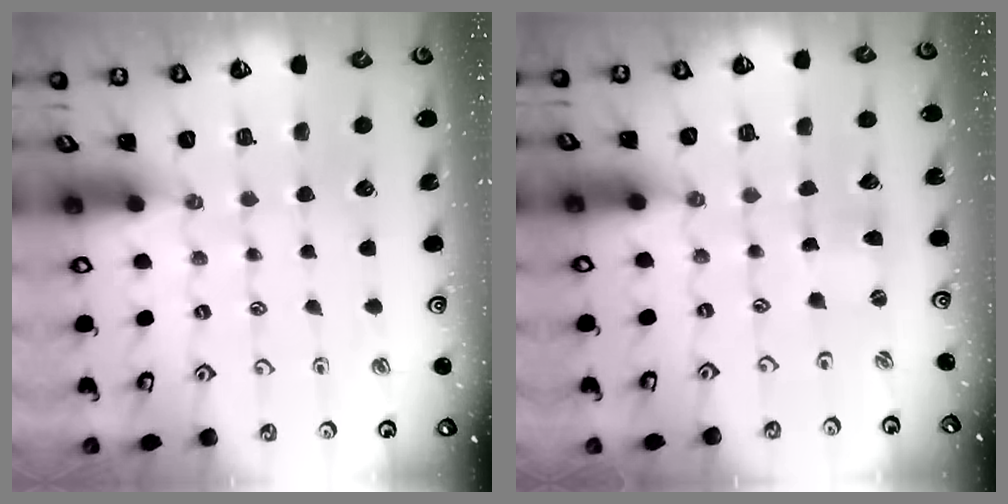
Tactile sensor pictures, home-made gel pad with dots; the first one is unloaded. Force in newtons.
{"total": 0.0}